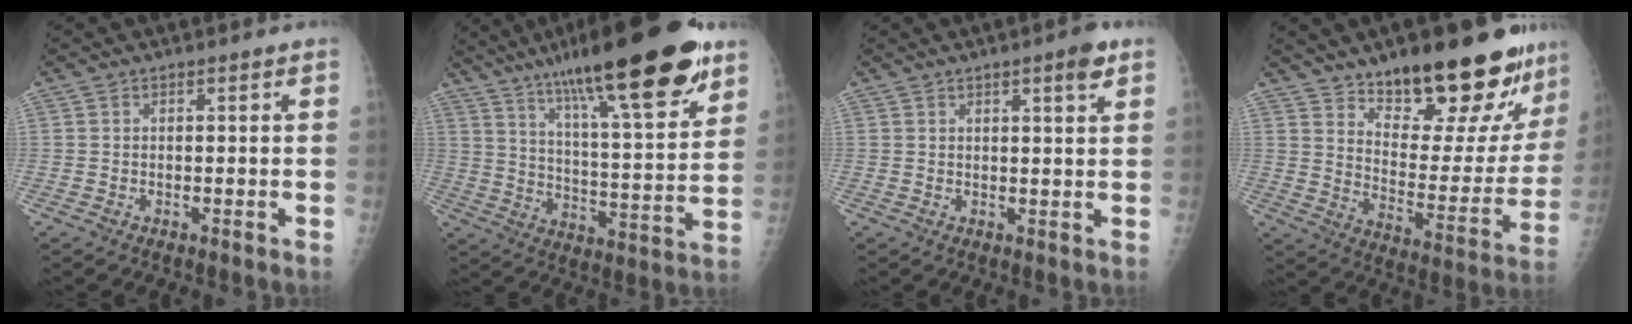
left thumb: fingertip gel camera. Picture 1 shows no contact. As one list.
[{"total": 26.9, "force": [17.0, 5.5, 20.1], "torque": [-0.302, -0.047, 0.269]}, {"total": 4.1, "force": [2.2, 0.7, 3.3], "torque": [-0.044, -0.010, 0.029]}, {"total": 24.4, "force": [17.7, 8.3, 14.7], "torque": [-0.160, -0.107, 0.258]}]